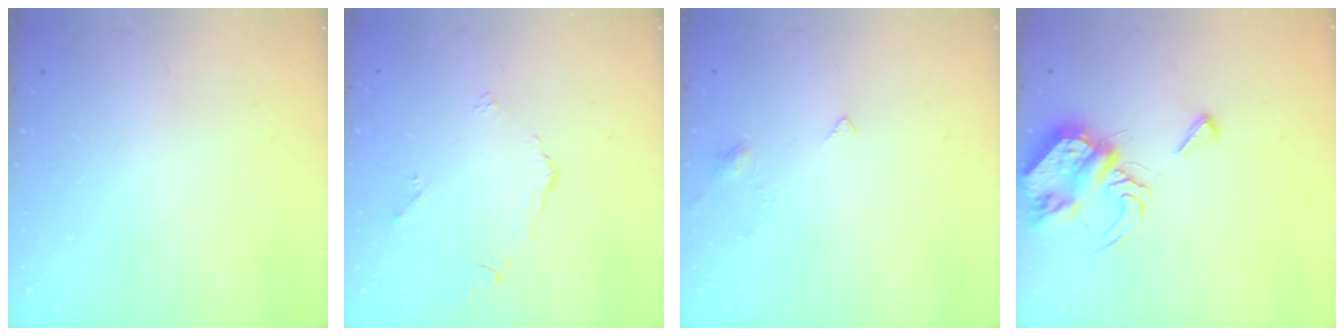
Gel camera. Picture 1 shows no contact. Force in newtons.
{"total": 3.0, "press": 2.9, "slide": 0.6}
{"total": 2.4, "press": 2.4, "slide": 0.5}
{"total": 8.1, "press": 8.1, "slide": 0.3}